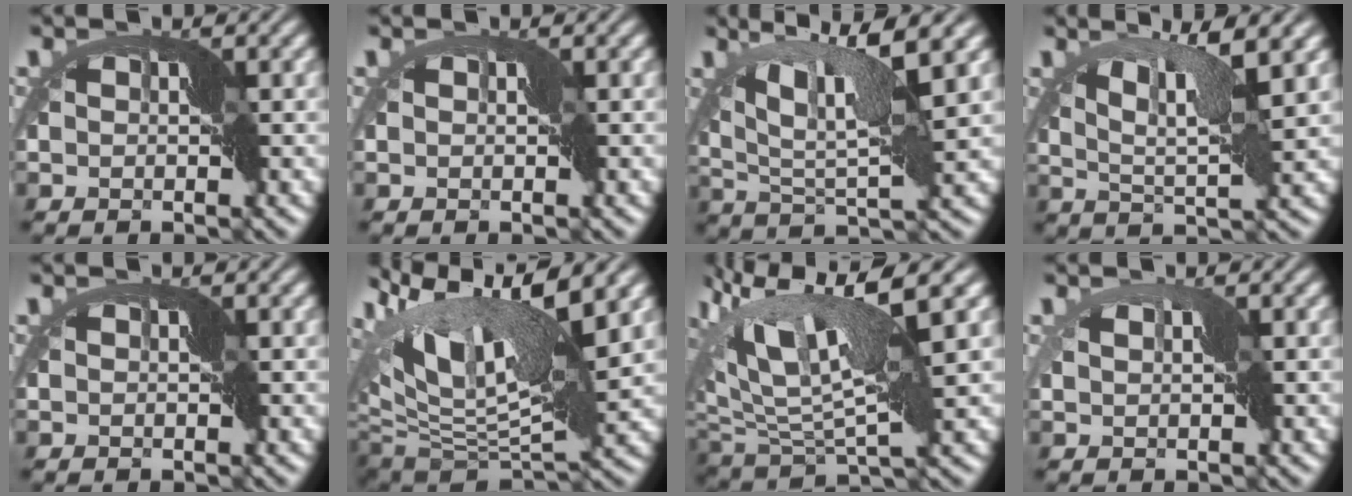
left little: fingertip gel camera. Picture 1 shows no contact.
{"total": 0.0}
{"total": 7.1, "force": [3.8, 0.8, 5.9], "torque": [-0.127, 0.004, 0.066]}
{"total": 4.8, "force": [3.3, -0.2, 3.6], "torque": [-0.075, 0.003, 0.053]}
{"total": 0.0}
{"total": 12.5, "force": [5.6, 4.3, 10.3], "torque": [-0.200, 0.007, 0.099]}
{"total": 9.9, "force": [5.8, 1.9, 7.9], "torque": [-0.181, 0.011, 0.103]}
{"total": 0.7, "force": [0.4, 0.1, 0.6], "torque": [-0.019, 0.001, 0.008]}